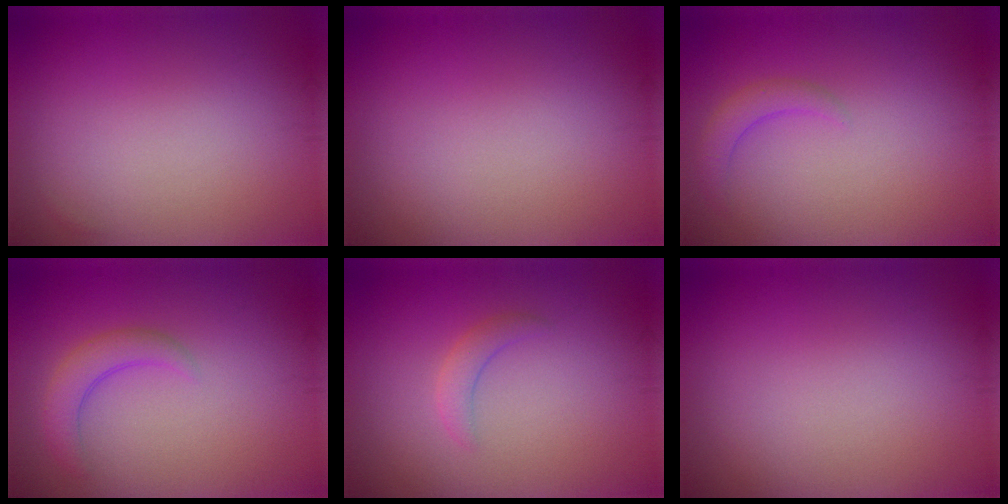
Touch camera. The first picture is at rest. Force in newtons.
{"total": 0.0}
{"total": 1.8, "press": 1.8, "slide": 0.3}
{"total": 2.6, "press": 2.5, "slide": 0.3}
{"total": 1.6, "press": 1.6, "slide": 0.2}
{"total": 0.0}